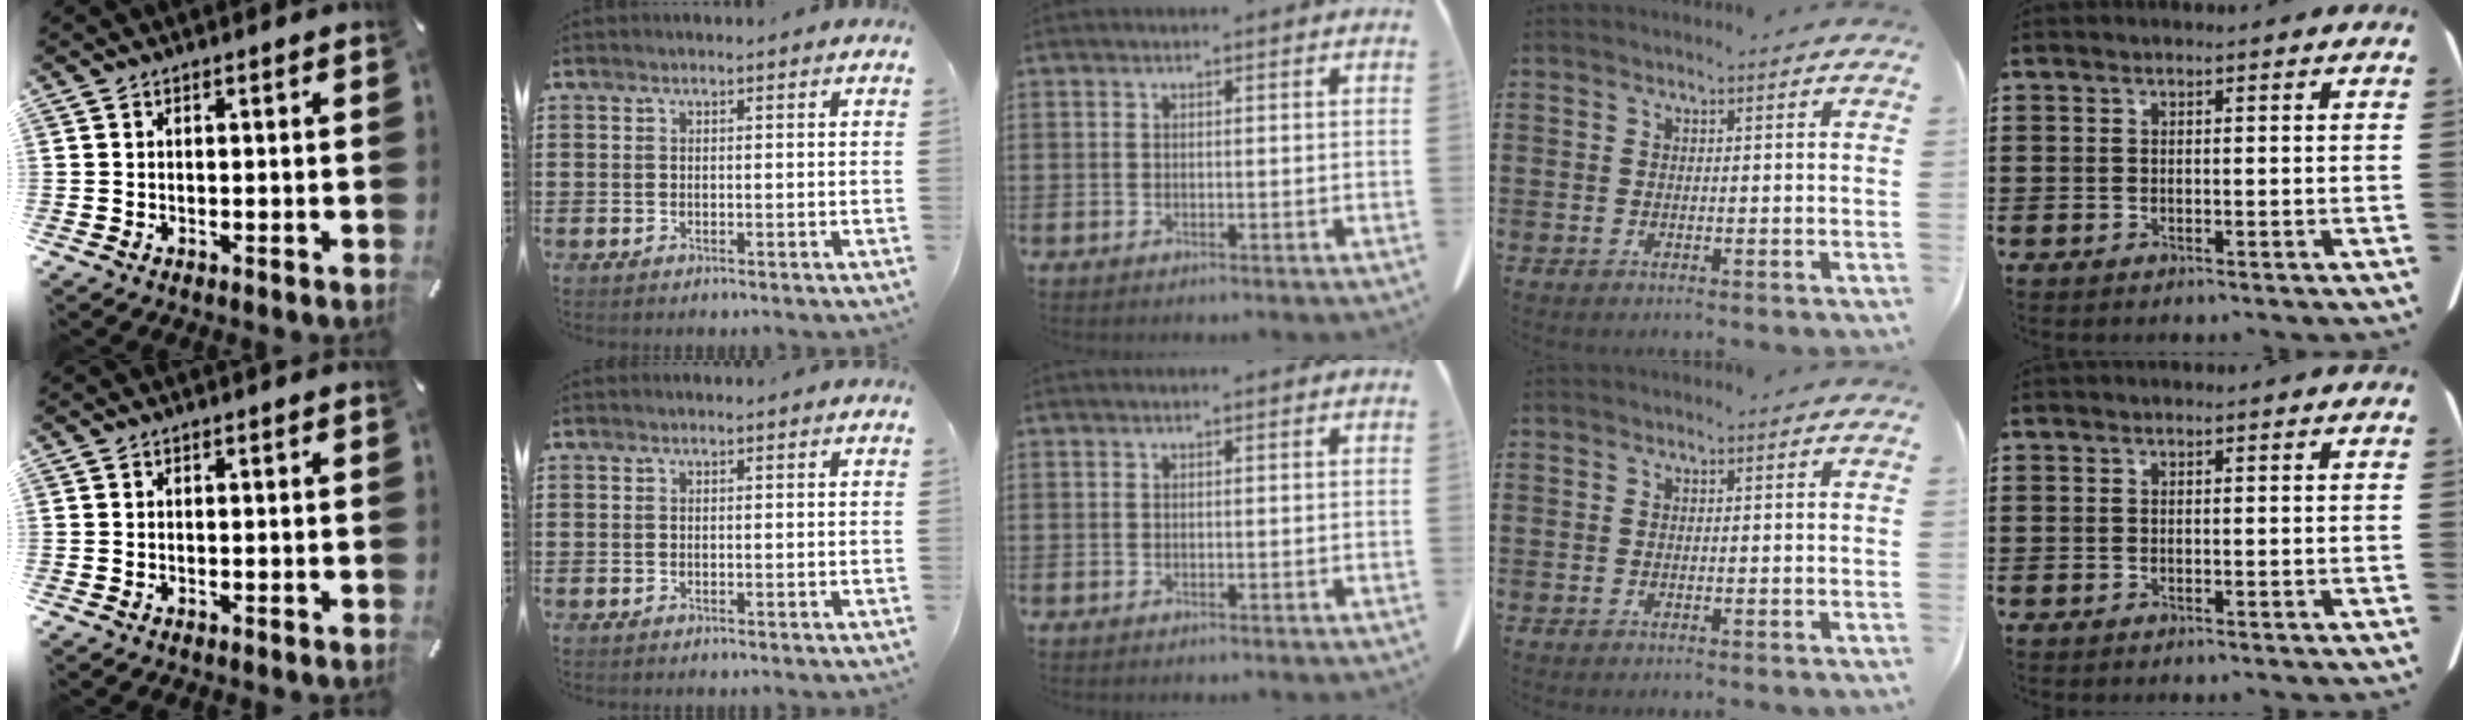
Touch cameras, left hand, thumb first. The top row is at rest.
{}